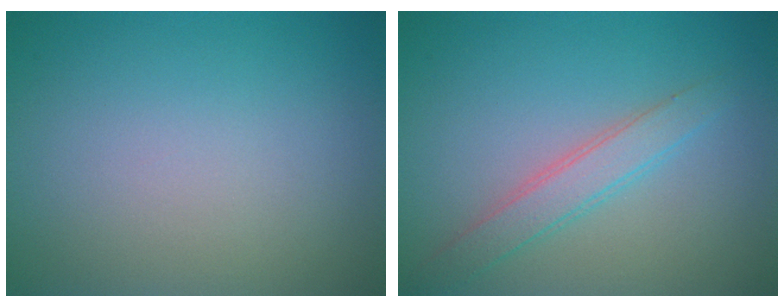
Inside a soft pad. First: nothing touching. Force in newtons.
{"total": 2.6, "press": 2.6, "slide": 0.1}